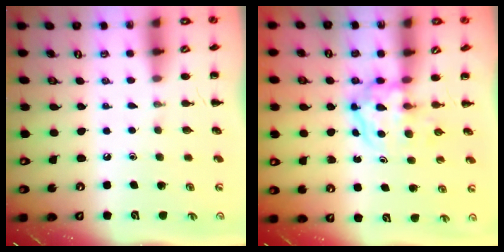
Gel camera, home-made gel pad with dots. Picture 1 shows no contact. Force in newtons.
{"total": 3.9, "press": 3.9, "slide": 0.4}